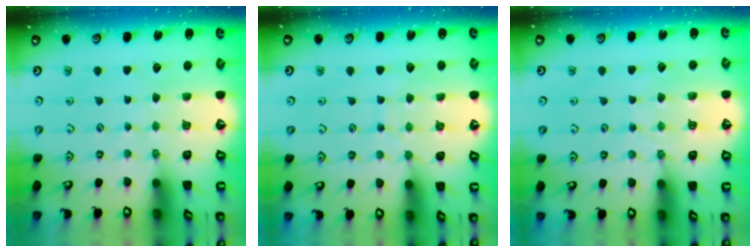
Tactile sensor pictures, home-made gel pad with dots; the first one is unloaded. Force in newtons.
{"total": 6.5, "press": 6.5, "slide": 0.6}
{"total": 5.7, "press": 5.6, "slide": 0.8}